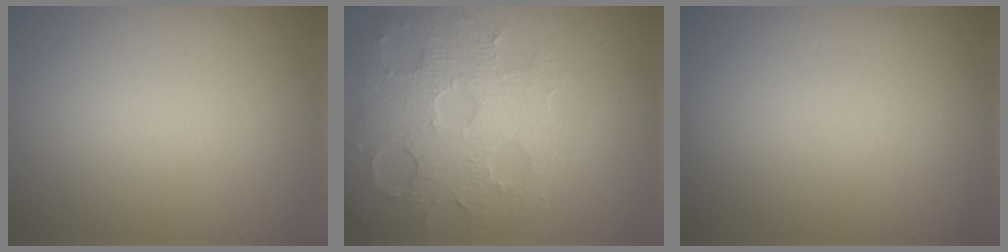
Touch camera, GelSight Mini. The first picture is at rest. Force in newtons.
{"total": 6.4, "press": 5.3, "slide": 3.6}
{"total": 0.0}